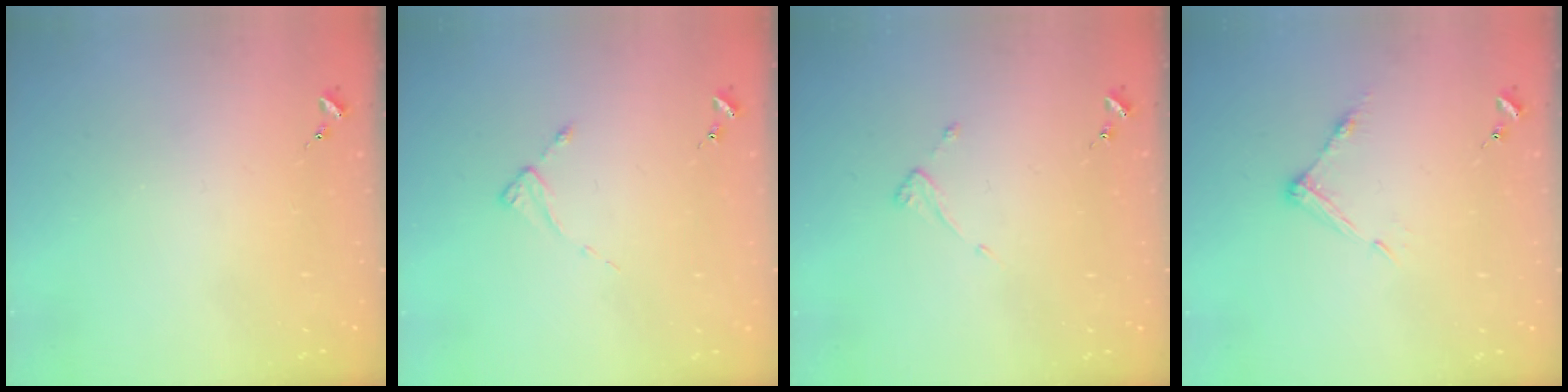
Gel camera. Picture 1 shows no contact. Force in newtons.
{"total": 1.9, "press": 1.8, "slide": 0.3}
{"total": 3.6, "press": 3.6, "slide": 0.2}
{"total": 6.8, "press": 6.7, "slide": 0.4}